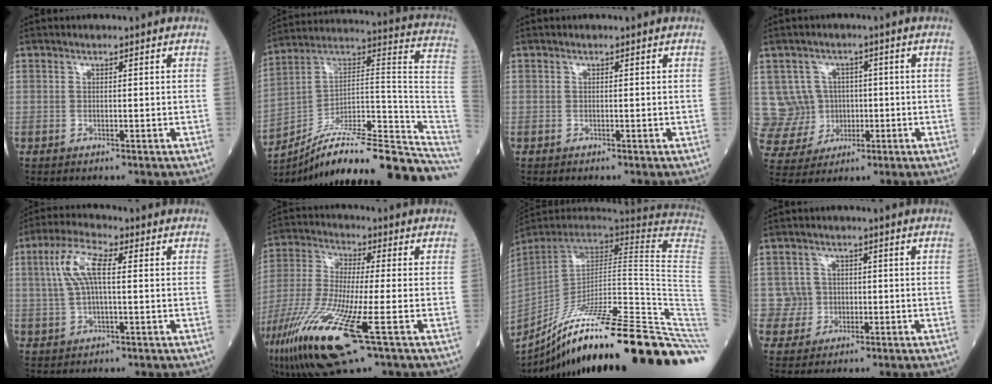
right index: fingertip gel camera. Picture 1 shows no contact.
{"total": 24.2, "force": [-19.7, 2.4, 13.8], "torque": [-0.125, 0.050, -0.301]}
{"total": 0.0}
{"total": 7.7, "force": [0.8, 7.6, 1.2], "torque": [-0.033, 0.023, 0.027]}
{"total": 7.3, "force": [1.5, 1.9, 6.9], "torque": [-0.151, 0.021, 0.030]}
{"total": 19.0, "force": [-8.5, 2.5, 16.8], "torque": [-0.382, -0.051, -0.158]}
{"total": 38.2, "force": [-26.8, -0.9, 27.2], "torque": [-0.243, -0.051, -0.381]}
{"total": 3.9, "force": [0.0, 3.9, -0.4], "torque": [0.023, 0.009, -0.001]}